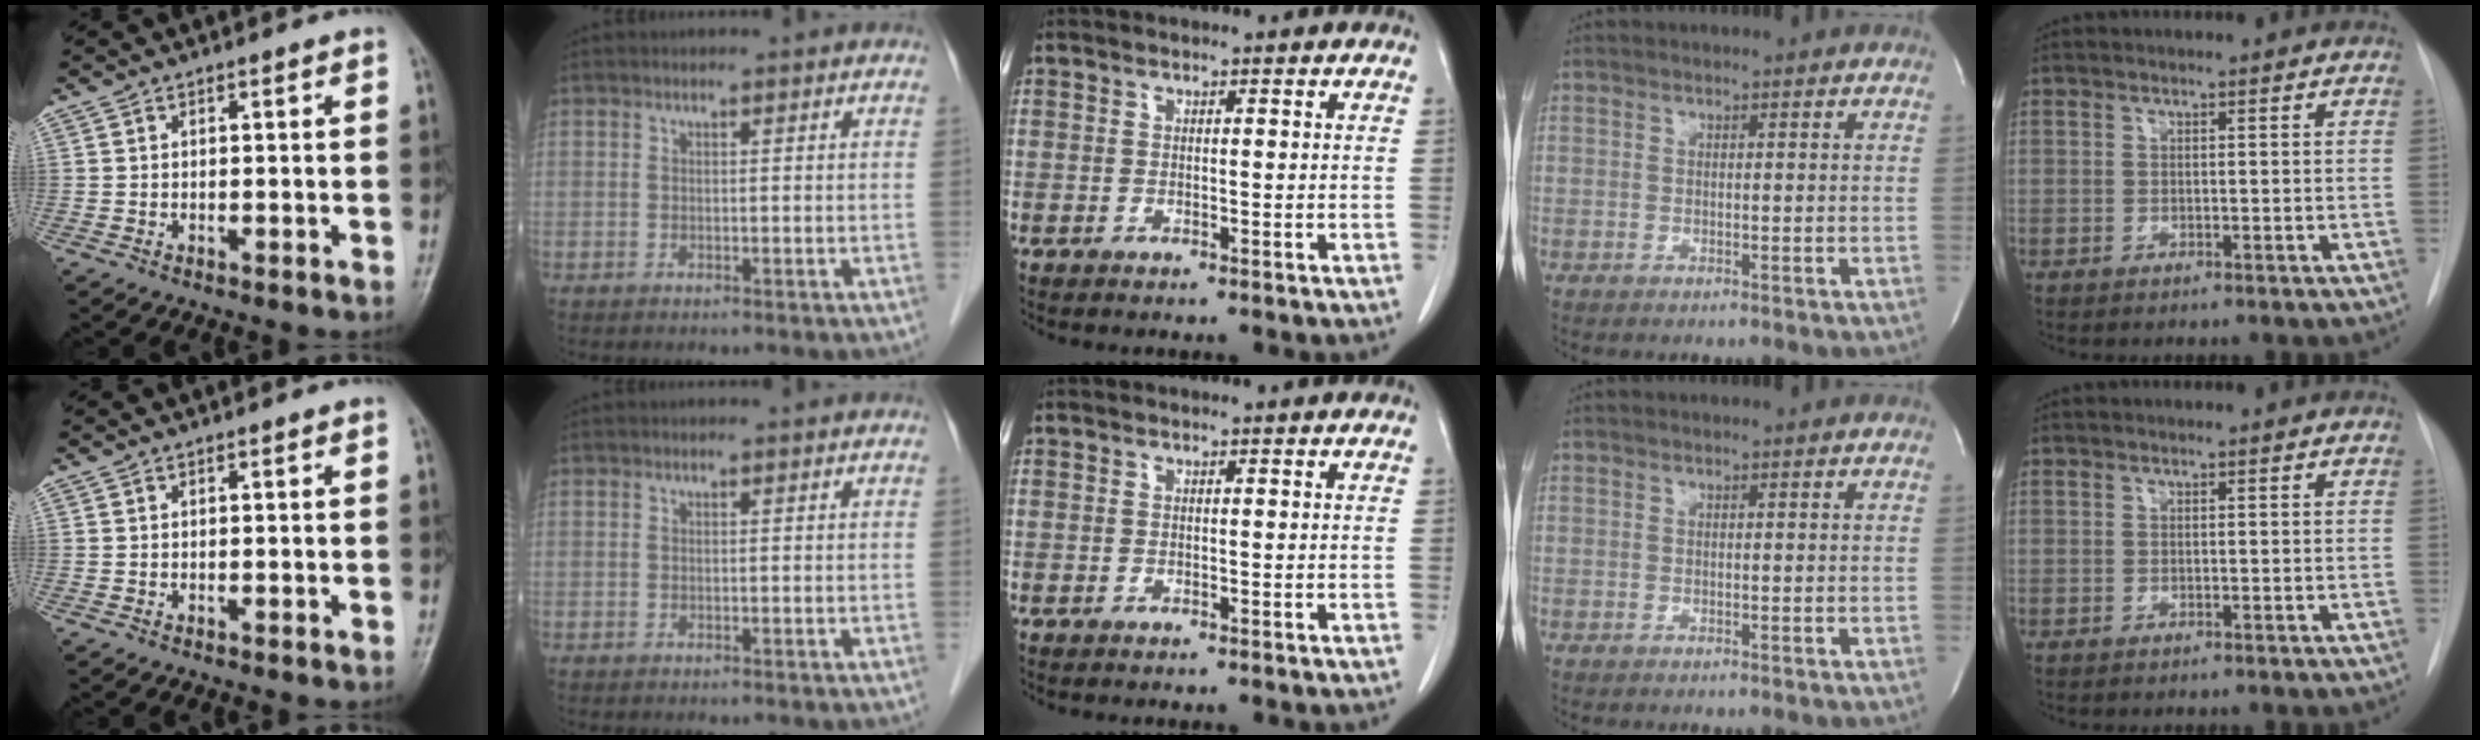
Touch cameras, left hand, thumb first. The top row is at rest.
{}